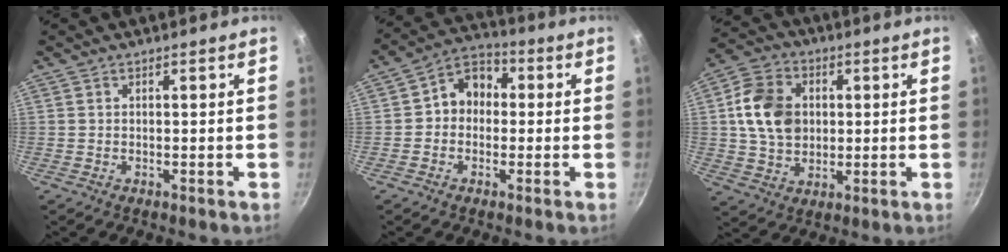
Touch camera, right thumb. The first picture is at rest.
{"total": 7.8, "force": [0.1, 6.5, 4.3], "torque": [-0.028, 0.025, -0.019]}
{"total": 12.6, "force": [1.8, 9.8, 7.7], "torque": [-0.117, 0.005, 0.026]}